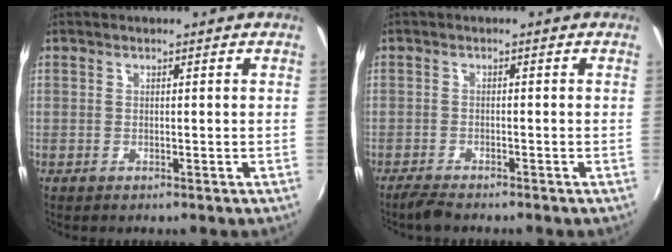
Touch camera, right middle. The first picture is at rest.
{"total": 2.8, "force": [-2.6, 0.4, 1.0], "torque": [-0.032, -0.008, -0.050]}